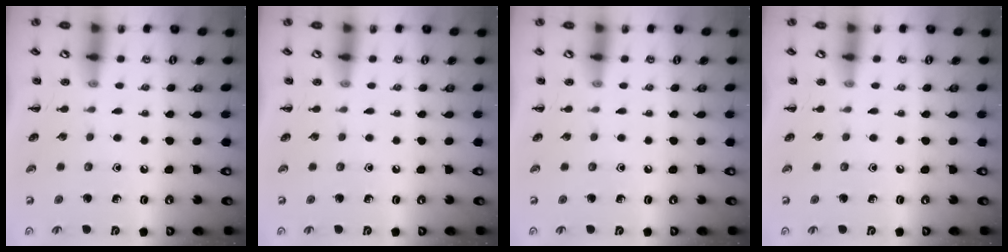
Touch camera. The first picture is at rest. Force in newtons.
{"total": 0.0}
{"total": 0.0}
{"total": 0.0}